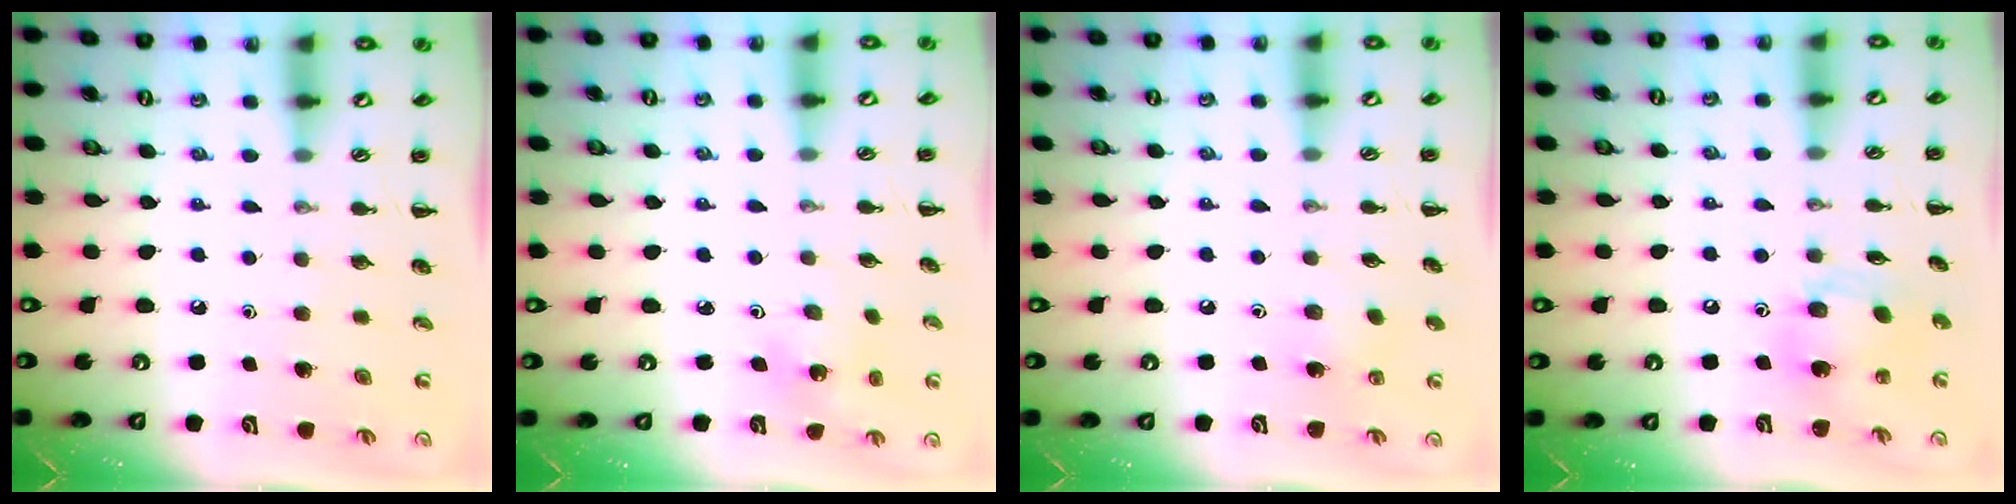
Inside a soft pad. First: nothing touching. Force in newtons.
{"total": 3.0, "press": 2.8, "slide": 1.0}
{"total": 5.6, "press": 5.4, "slide": 1.4}
{"total": 9.8, "press": 9.7, "slide": 1.1}